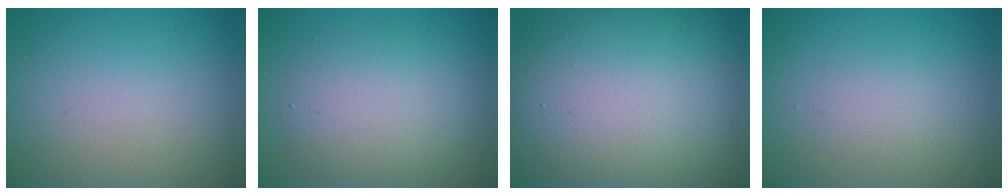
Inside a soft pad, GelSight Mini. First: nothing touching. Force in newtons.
{"total": 4.6, "press": 4.6, "slide": 0.2}
{"total": 17.8, "press": 17.7, "slide": 1.1}
{"total": 1.2, "press": 1.2, "slide": 0.0}